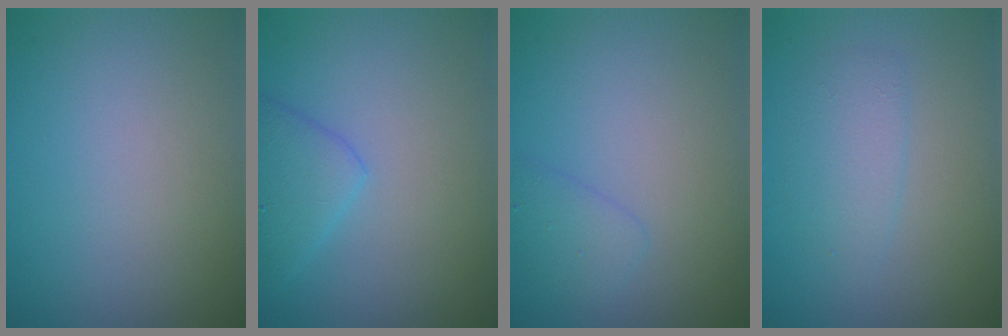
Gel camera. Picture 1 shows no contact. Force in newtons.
{"total": 2.8, "press": 2.8, "slide": 0.2}
{"total": 1.4, "press": 1.4, "slide": 0.1}
{"total": 2.1, "press": 2.1, "slide": 0.2}